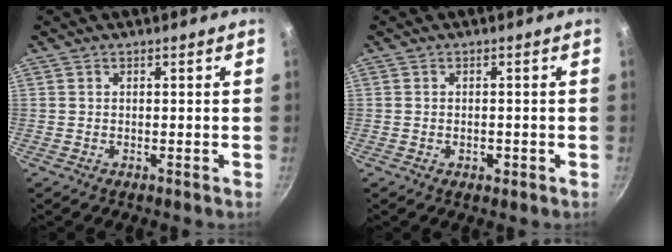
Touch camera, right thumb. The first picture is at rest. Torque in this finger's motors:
{"motor_torque": [-0.28, 0.10, -0.66, 0.21, -0.02]}